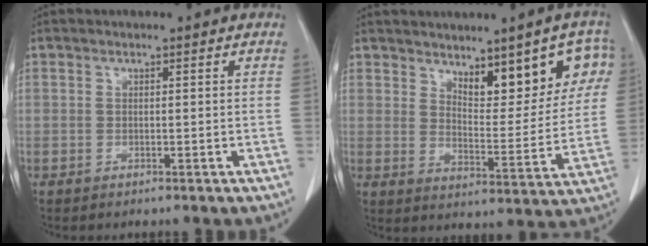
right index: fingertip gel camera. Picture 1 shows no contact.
{"total": 11.7, "force": [6.4, 3.8, 9.0], "torque": [-0.109, 0.004, 0.100]}